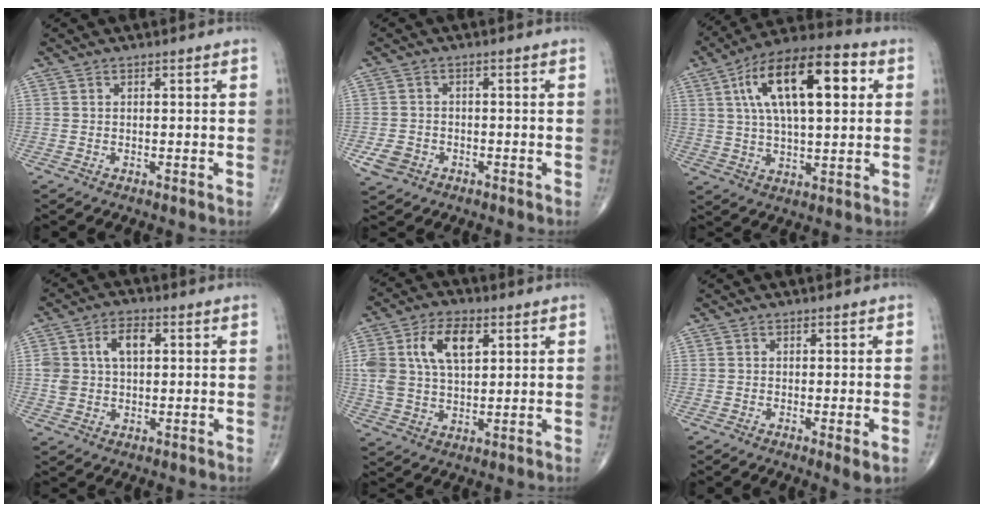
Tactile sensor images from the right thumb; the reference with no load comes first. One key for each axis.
{"total": 4.0, "fx": -1.7, "fy": 3.3, "fz": 1.5, "tx": -0.026, "ty": 0.010, "tz": -0.025}
{"total": 19.7, "fx": 5.7, "fy": 8.2, "fz": 17.0, "tx": -0.273, "ty": 0.012, "tz": 0.084}
{"total": 7.4, "fx": 1.5, "fy": 4.7, "fz": 5.5, "tx": -0.094, "ty": 0.014, "tz": 0.030}
{"total": 11.3, "fx": 3.7, "fy": 6.4, "fz": 8.6, "tx": -0.157, "ty": 0.001, "tz": 0.071}
{"total": 2.5, "fx": -0.7, "fy": 0.3, "fz": 2.4, "tx": -0.040, "ty": -0.010, "tz": -0.012}